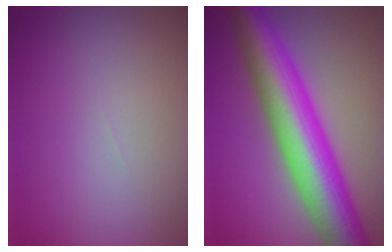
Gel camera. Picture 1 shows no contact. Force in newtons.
{"total": 10.6, "press": 10.6, "slide": 0.1}